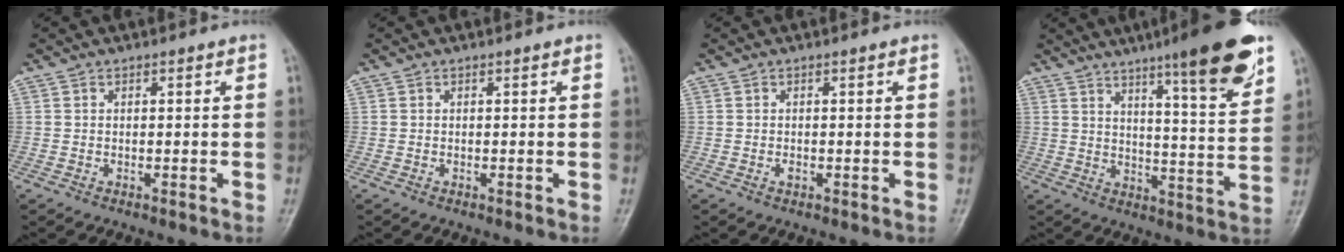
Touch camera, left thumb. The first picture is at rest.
{"total": 0.0}
{"total": 0.9, "force": [-0.1, 0.5, 0.7], "torque": [-0.011, 0.003, 0.000]}
{"total": 16.2, "force": [10.0, 2.1, 12.5], "torque": [-0.159, -0.054, 0.147]}